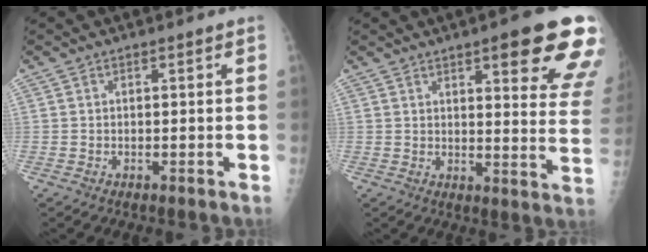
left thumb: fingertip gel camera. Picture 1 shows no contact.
{"total": 17.8, "force": [9.9, 4.1, 14.3], "torque": [-0.149, -0.042, 0.115]}